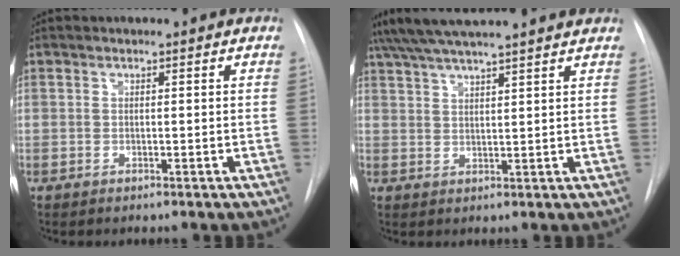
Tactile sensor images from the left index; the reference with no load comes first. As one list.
[{"total": 15.7, "force": [14.1, 1.6, 6.7], "torque": [-0.124, 0.054, 0.208]}]